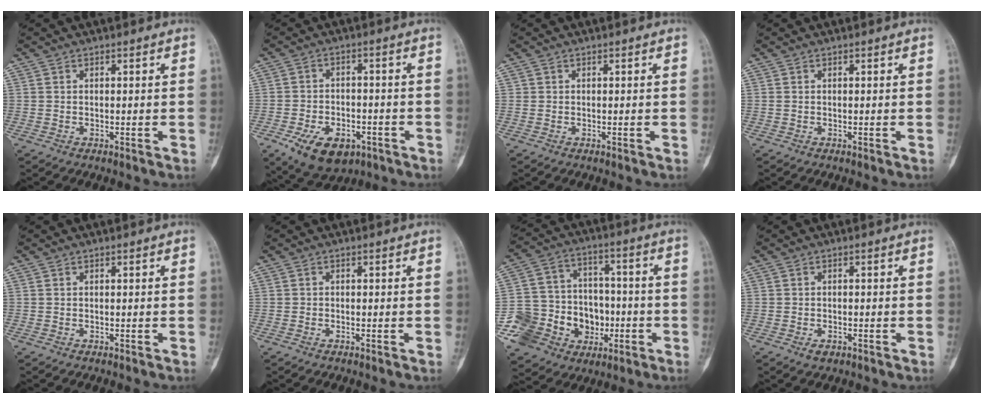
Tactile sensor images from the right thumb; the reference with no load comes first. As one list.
[{"total": 11.9, "force": [-5.8, 7.4, 7.4], "torque": [-0.105, 0.021, -0.084]}, {"total": 0.0}, {"total": 0.0}, {"total": 0.0}, {"total": 0.0}, {"total": 19.1, "force": [-6.2, 15.7, 8.8], "torque": [-0.141, 0.068, -0.096]}, {"total": 1.7, "force": [-0.9, 1.2, 0.9], "torque": [-0.013, 0.004, -0.010]}]